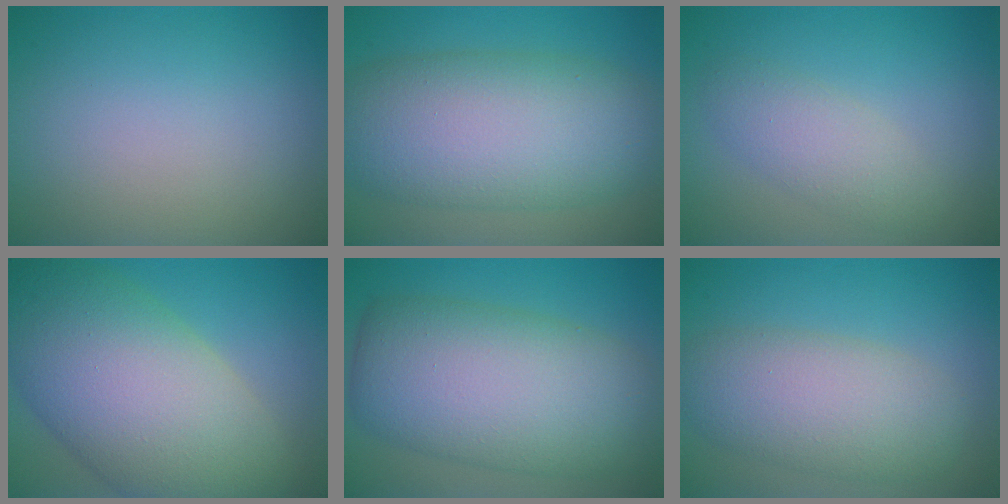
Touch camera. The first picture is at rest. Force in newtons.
{"total": 11.2, "press": 11.2, "slide": 0.4}
{"total": 2.8, "press": 2.8, "slide": 0.1}
{"total": 14.5, "press": 14.5, "slide": 0.6}
{"total": 11.9, "press": 11.9, "slide": 0.4}
{"total": 6.4, "press": 6.4, "slide": 0.3}